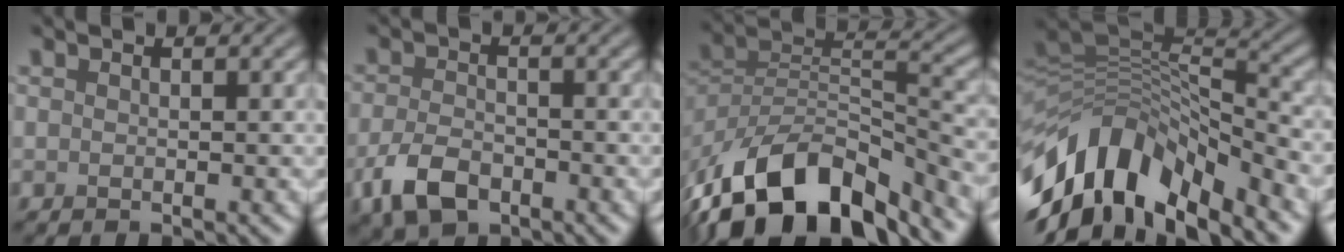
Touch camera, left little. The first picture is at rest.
{"total": 4.3, "force": [-2.4, 2.4, 2.7], "torque": [-0.057, -0.006, -0.053]}
{"total": 13.6, "force": [-8.7, 7.1, 7.6], "torque": [-0.142, 0.010, -0.161]}
{"total": 12.0, "force": [-5.6, 6.5, 8.5], "torque": [-0.162, 0.017, -0.110]}